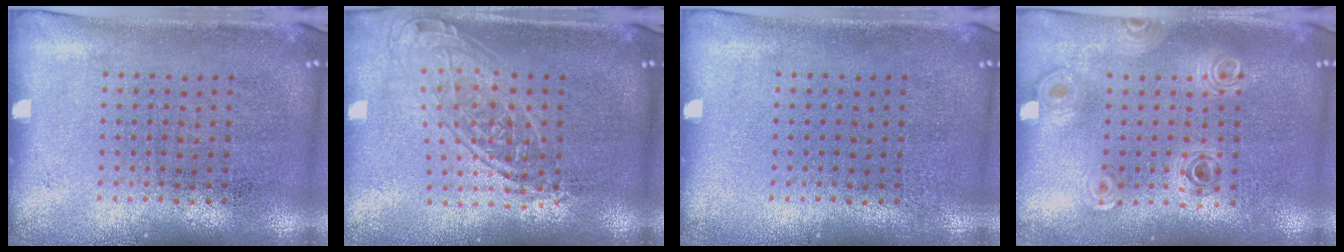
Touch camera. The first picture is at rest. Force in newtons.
{"total": 1.7, "press": 1.3, "slide": 1.0}
{"total": 0.0}
{"total": 0.8, "press": 0.8, "slide": 0.2}